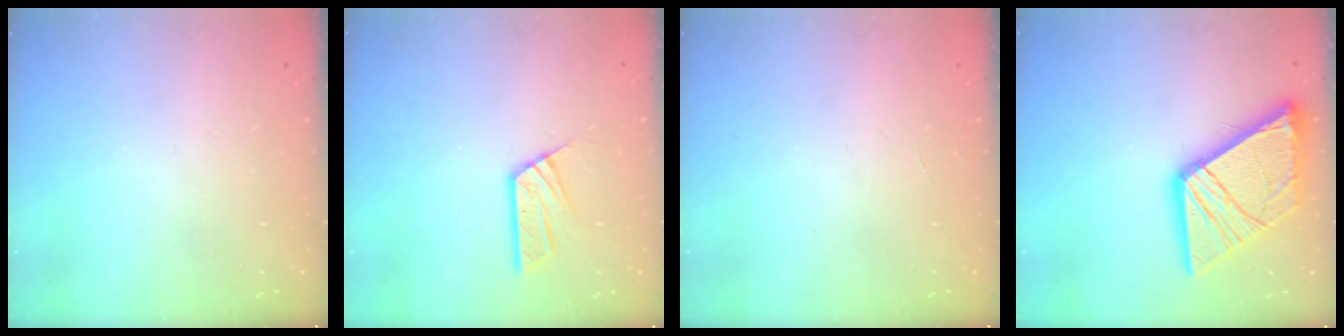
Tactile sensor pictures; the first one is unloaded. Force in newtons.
{"total": 8.2, "press": 8.2, "slide": 0.6}
{"total": 0.0}
{"total": 18.9, "press": 18.8, "slide": 2.0}